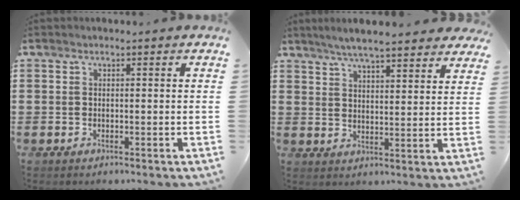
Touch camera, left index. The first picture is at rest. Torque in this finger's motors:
{"motor_torque": [2.14, 0.00, 0.36, 0.01]}